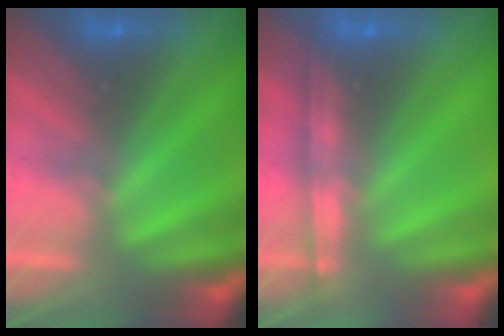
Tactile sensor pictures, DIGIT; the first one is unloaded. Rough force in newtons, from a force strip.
{"total": 1.1}